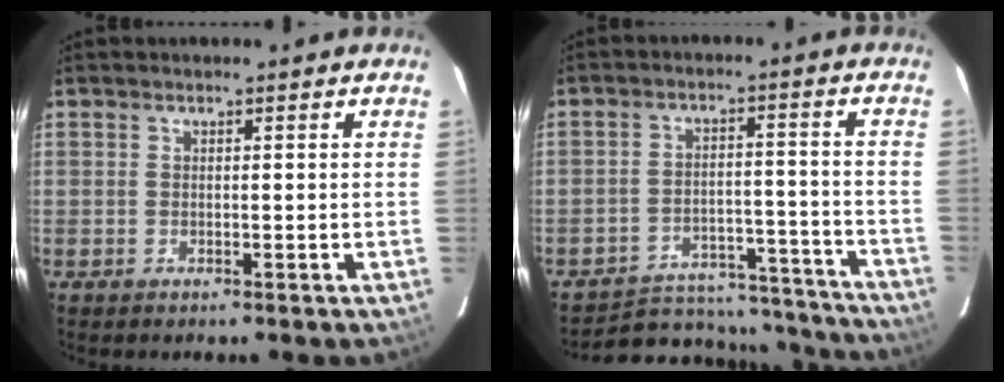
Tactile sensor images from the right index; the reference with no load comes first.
{"total": 19.5, "force": [-17.5, 7.0, 4.8], "torque": [-0.098, 0.038, -0.211]}